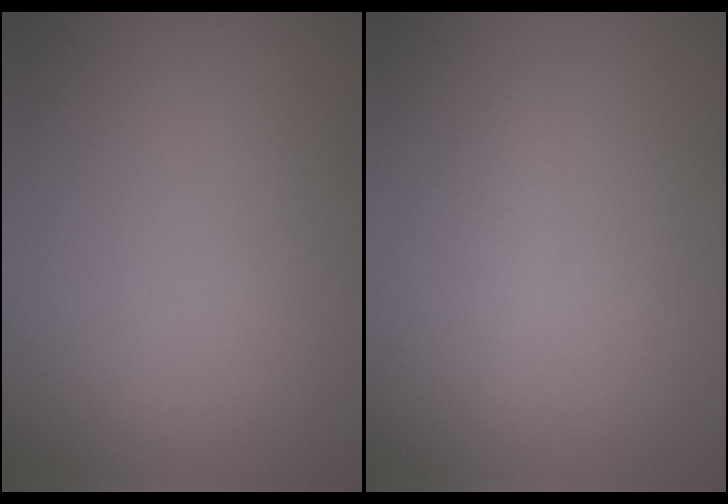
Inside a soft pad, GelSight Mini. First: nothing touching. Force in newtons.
{"total": 1.0, "press": 1.0, "slide": 0.1}